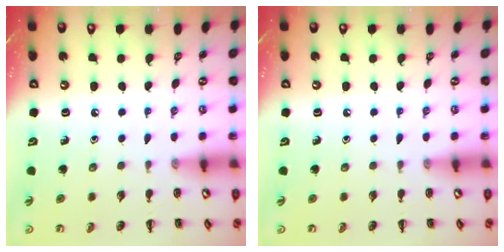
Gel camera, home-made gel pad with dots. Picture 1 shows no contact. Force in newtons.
{"total": 0.0}